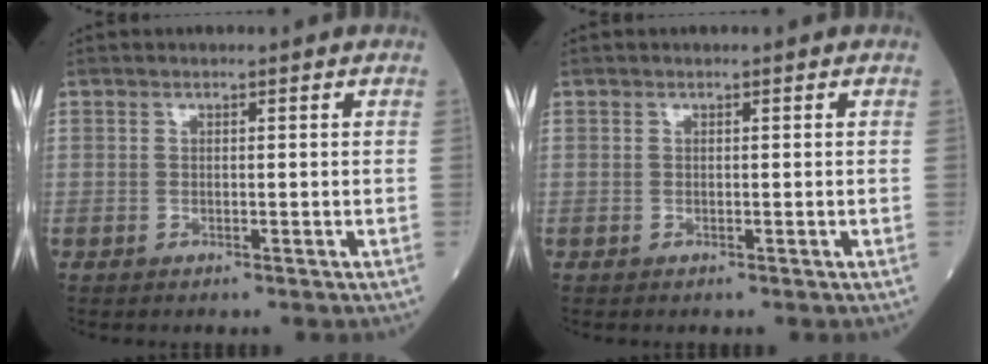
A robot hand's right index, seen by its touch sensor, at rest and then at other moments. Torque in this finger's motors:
{"motor_torque": [0.00, 0.00, 0.00, 0.00]}